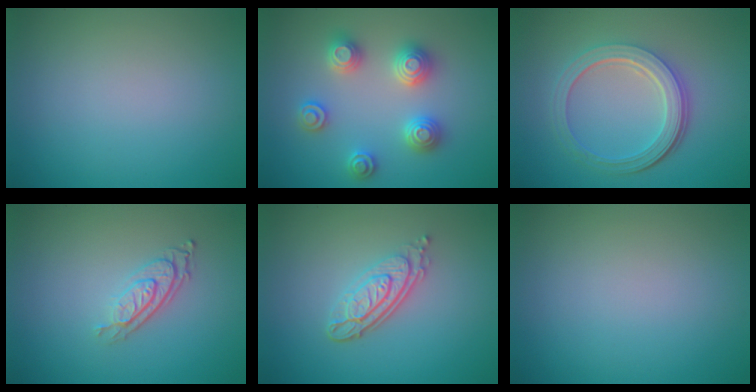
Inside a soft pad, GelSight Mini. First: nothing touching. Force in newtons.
{"total": 4.4, "press": 4.4, "slide": 0.6}
{"total": 5.2, "press": 3.8, "slide": 3.5}
{"total": 2.9, "press": 2.1, "slide": 2.1}
{"total": 4.1, "press": 3.0, "slide": 2.7}
{"total": 0.0}